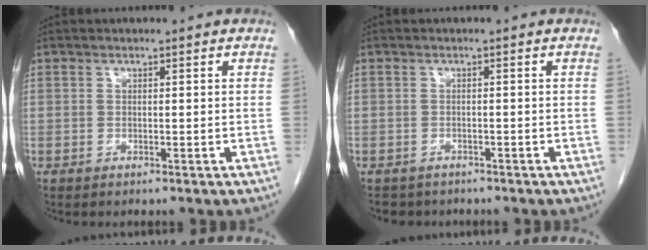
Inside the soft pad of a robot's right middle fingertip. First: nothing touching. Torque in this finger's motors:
{"motor_torque": [0.02, -0.01, -0.03, 0.00]}